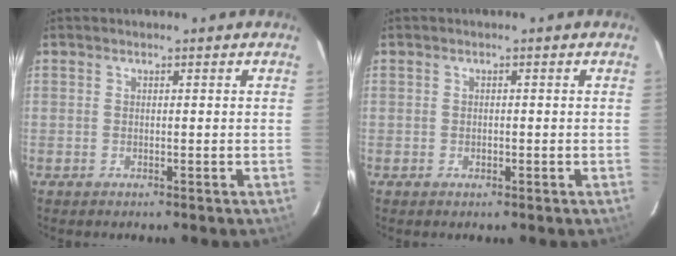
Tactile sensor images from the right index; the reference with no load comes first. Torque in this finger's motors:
{"motor_torque": [-0.06, -0.01, -0.03, -0.02]}